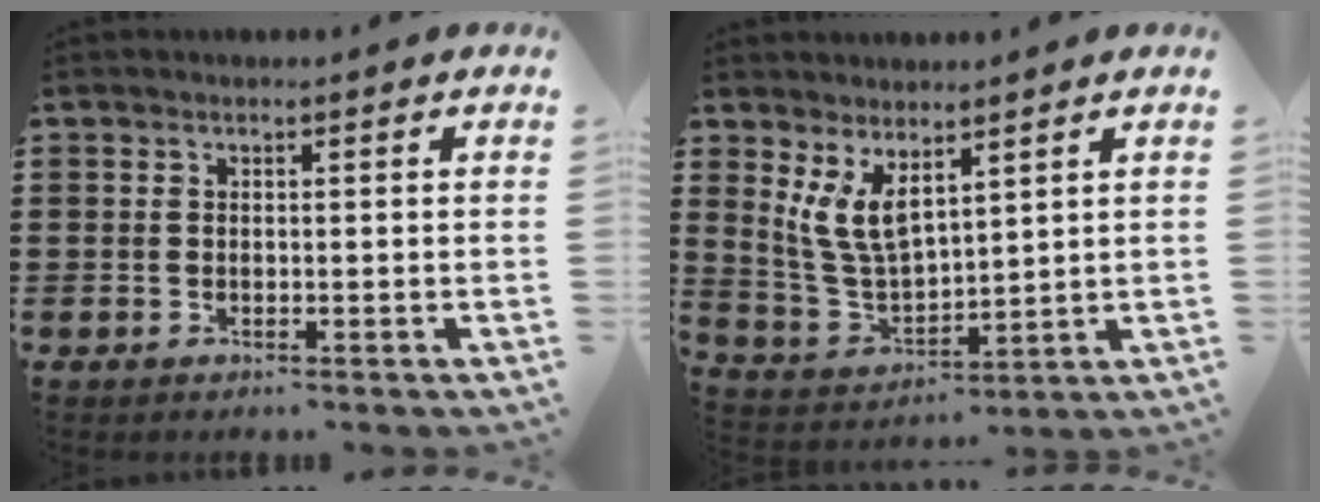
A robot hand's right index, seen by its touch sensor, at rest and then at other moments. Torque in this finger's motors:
{"motor_torque": [1.16, 0.34, 0.58, 0.18]}